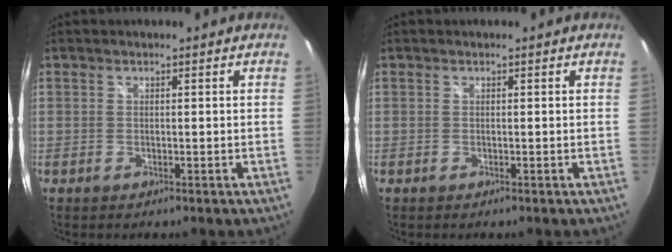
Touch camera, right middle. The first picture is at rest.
{"total": 0.0}